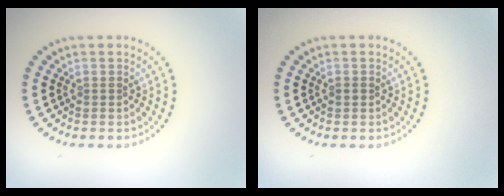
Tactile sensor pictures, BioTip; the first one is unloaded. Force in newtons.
{"total": 0.7, "press": 0.7, "slide": 0.1}